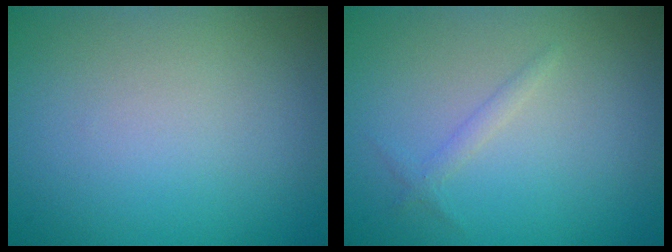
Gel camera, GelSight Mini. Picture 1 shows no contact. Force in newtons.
{"total": 0.9, "press": 0.9, "slide": 0.1}